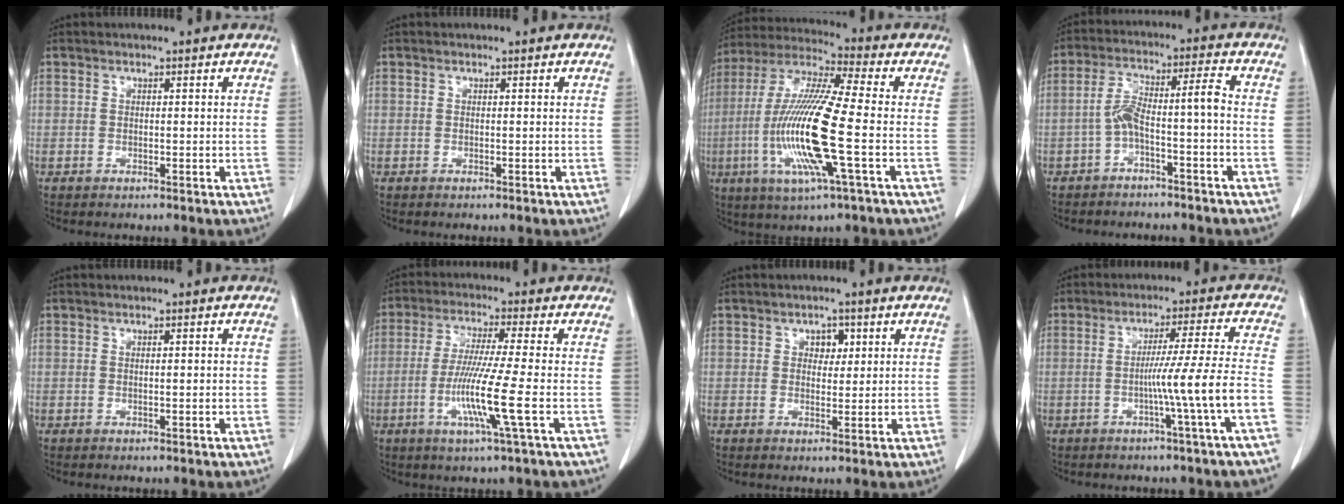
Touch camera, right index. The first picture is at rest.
{"total": 0.0}
{"total": 17.0, "force": [-3.5, 0.8, 16.6], "torque": [-0.350, -0.013, -0.074]}
{"total": 6.5, "force": [-2.3, 0.4, 6.0], "torque": [-0.117, 0.037, -0.040]}
{"total": 0.8, "force": [0.0, 0.2, 0.8], "torque": [-0.014, 0.002, 0.002]}
{"total": 9.6, "force": [-2.7, -1.3, 9.1], "torque": [-0.184, -0.020, -0.055]}
{"total": 2.6, "force": [0.9, 1.8, 1.6], "torque": [-0.017, 0.004, 0.013]}
{"total": 8.5, "force": [-2.9, -2.4, 7.6], "torque": [-0.121, 0.002, -0.047]}